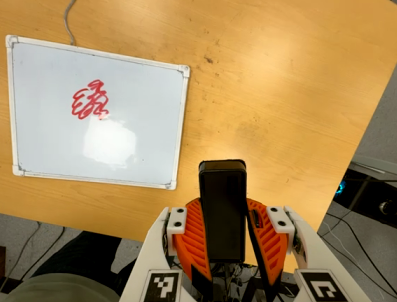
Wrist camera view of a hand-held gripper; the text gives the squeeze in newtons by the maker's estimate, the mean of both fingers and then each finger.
{"total": 8.1, "left": 7.4, "right": 8.9}